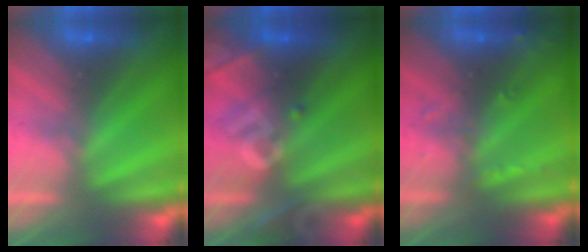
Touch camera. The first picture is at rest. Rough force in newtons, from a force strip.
{"total": 2.7}
{"total": 2.8}